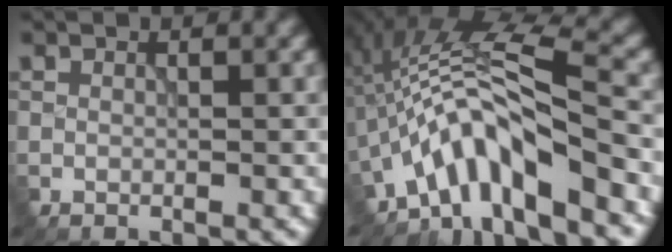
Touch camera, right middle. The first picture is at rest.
{"total": 7.6, "force": [-4.0, 1.6, 6.3], "torque": [-0.104, 0.022, -0.077]}